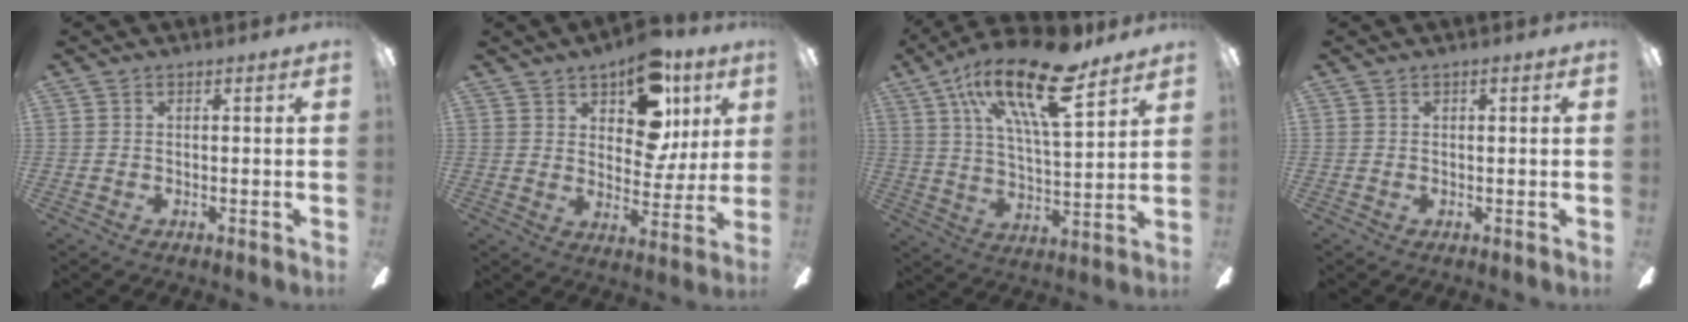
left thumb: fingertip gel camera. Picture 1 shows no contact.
{"total": 15.0, "force": [8.3, 8.6, 9.1], "torque": [-0.129, -0.033, 0.146]}
{"total": 22.9, "force": [13.9, 7.7, 16.4], "torque": [-0.288, -0.068, 0.229]}
{"total": 0.8, "force": [0.4, 0.3, 0.6], "torque": [-0.013, 0.002, 0.007]}